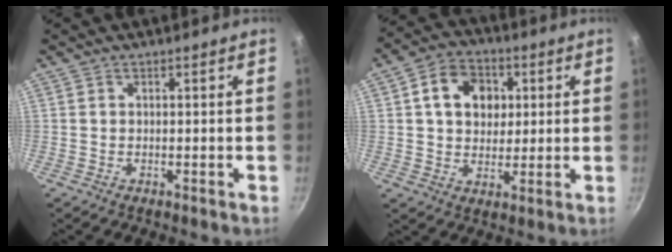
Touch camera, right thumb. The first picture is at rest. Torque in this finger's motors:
{"motor_torque": [-0.17, 2.47, 0.92, -0.37, 0.05]}